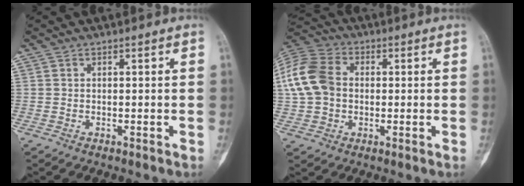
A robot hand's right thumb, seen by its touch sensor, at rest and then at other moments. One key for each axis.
{"total": 14.0, "fx": 0.8, "fy": 10.7, "fz": 8.9, "tx": -0.183, "ty": 0.024, "tz": 0.010}